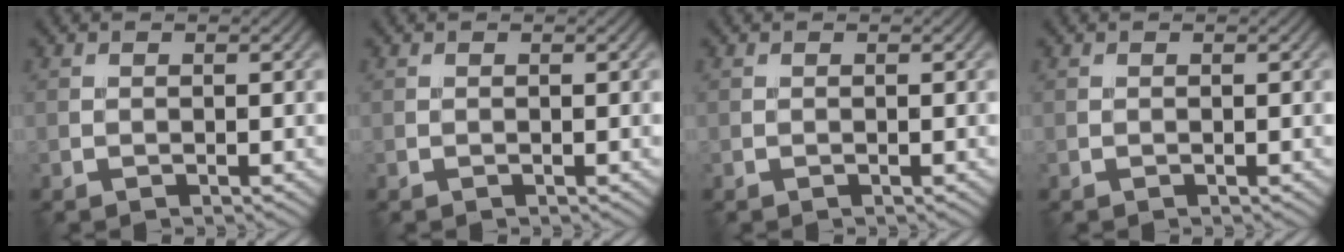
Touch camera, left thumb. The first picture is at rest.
{"total": 0.0}
{"total": 0.0}
{"total": 0.0}